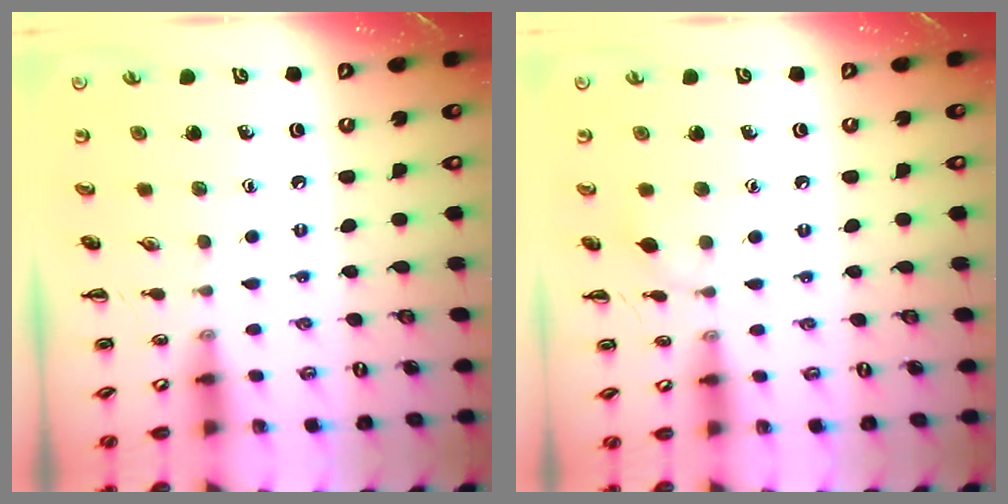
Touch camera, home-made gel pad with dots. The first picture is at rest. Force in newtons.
{"total": 4.3, "press": 3.9, "slide": 1.6}